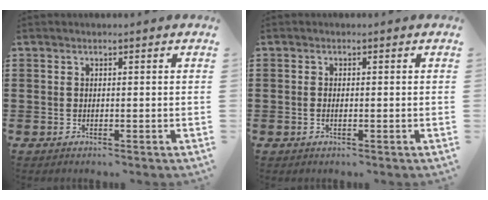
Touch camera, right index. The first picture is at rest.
{"total": 0.5, "force": [-0.1, 0.2, 0.5], "torque": [-0.010, -0.003, -0.001]}